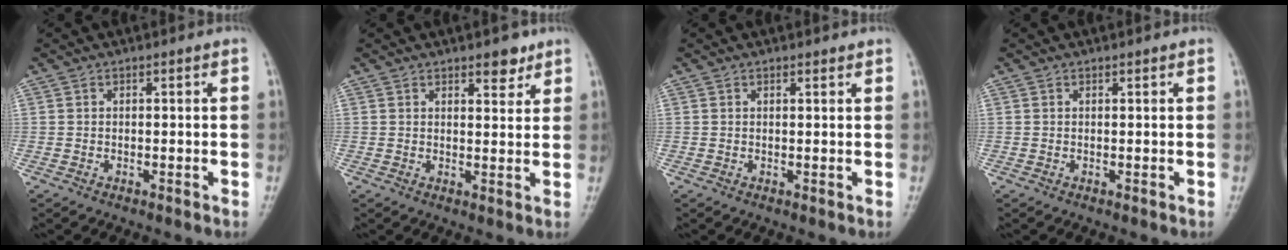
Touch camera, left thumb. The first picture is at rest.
{"total": 3.6, "force": [2.5, 1.6, 1.9], "torque": [-0.006, -0.015, 0.035]}
{"total": 0.9, "force": [0.8, 0.3, 0.4], "torque": [-0.004, -0.004, 0.012]}
{"total": 0.0}